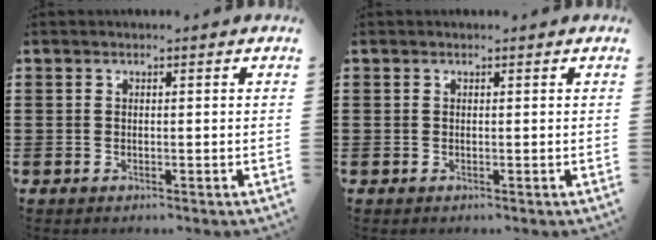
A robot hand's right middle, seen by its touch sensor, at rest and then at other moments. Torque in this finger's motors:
{"motor_torque": [0.00, 0.00, 0.17, -0.01]}